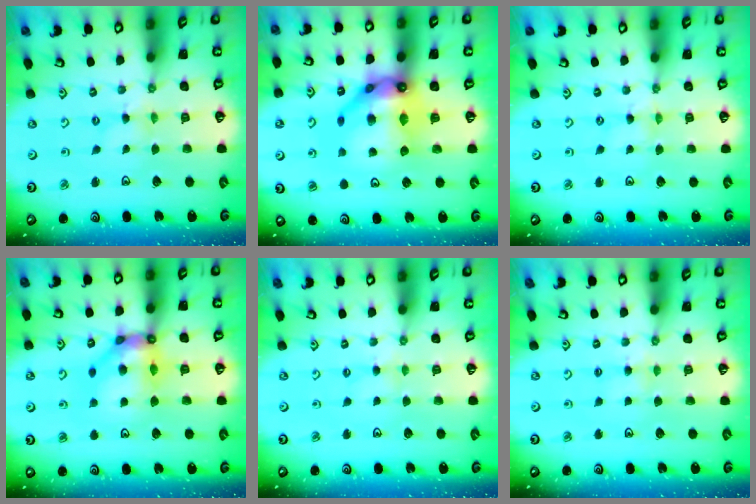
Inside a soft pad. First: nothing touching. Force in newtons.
{"total": 17.7, "press": 17.6, "slide": 1.8}
{"total": 0.0}
{"total": 12.7, "press": 12.5, "slide": 2.0}
{"total": 2.3, "press": 2.3, "slide": 0.4}
{"total": 3.6, "press": 3.6, "slide": 0.5}